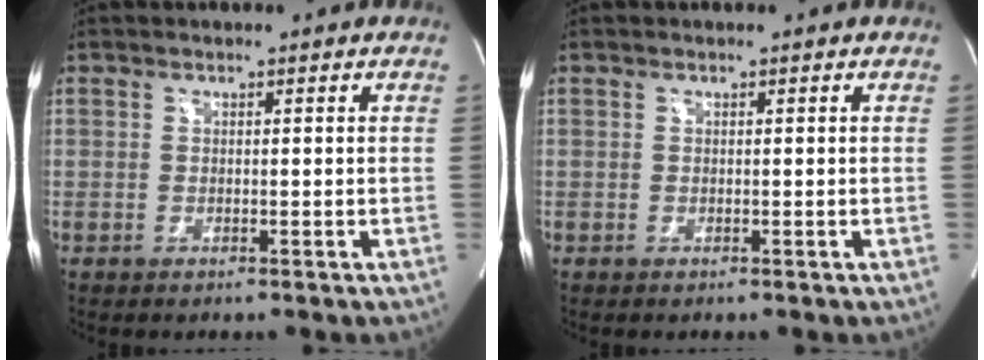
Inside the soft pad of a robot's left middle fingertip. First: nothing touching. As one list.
[{"total": 0.0}]